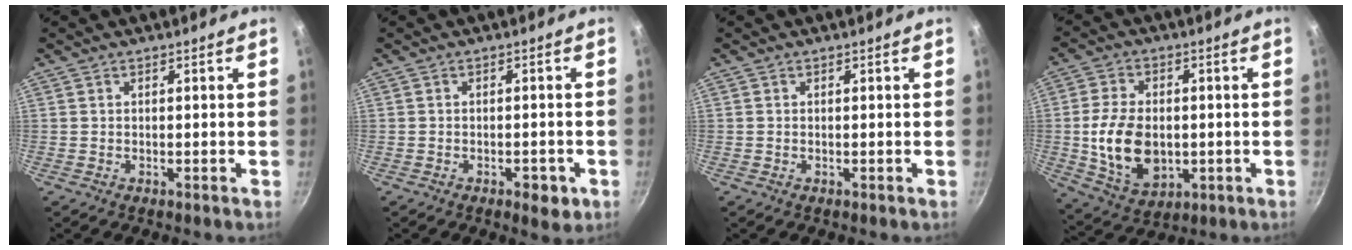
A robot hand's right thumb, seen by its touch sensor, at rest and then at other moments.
{"total": 3.8, "force": [-1.8, 1.7, 2.8], "torque": [-0.031, 0.003, -0.020]}
{"total": 0.0}
{"total": 13.5, "force": [-1.0, 9.0, 10.0], "torque": [-0.165, -0.001, -0.005]}